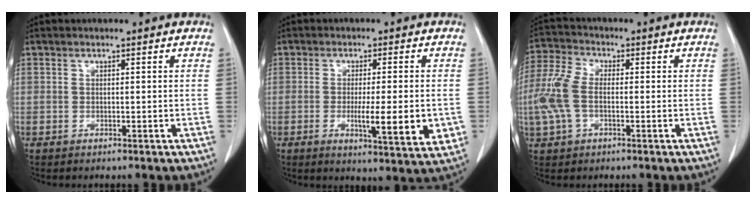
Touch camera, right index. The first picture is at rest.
{"total": 8.9, "force": [-1.7, 1.1, 8.7], "torque": [-0.117, -0.017, -0.022]}
{"total": 7.4, "force": [-0.9, 3.9, 6.2], "torque": [-0.174, 0.012, -0.021]}